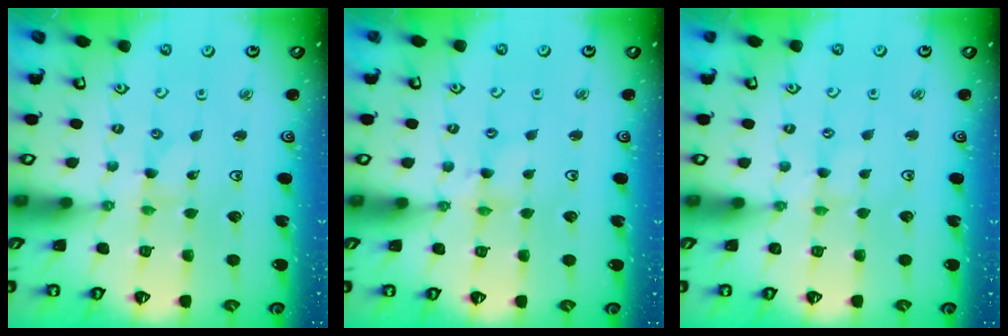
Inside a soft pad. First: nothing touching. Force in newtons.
{"total": 2.4, "press": 2.4, "slide": 0.3}
{"total": 1.2, "press": 1.2, "slide": 0.3}